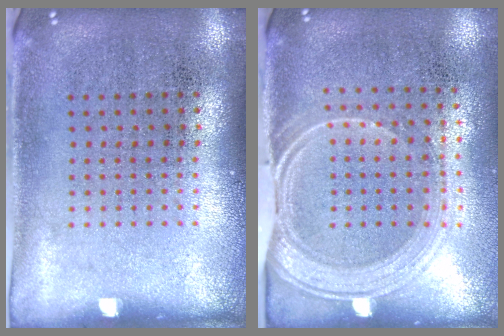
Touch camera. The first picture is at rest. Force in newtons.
{"total": 1.7, "press": 1.4, "slide": 1.0}